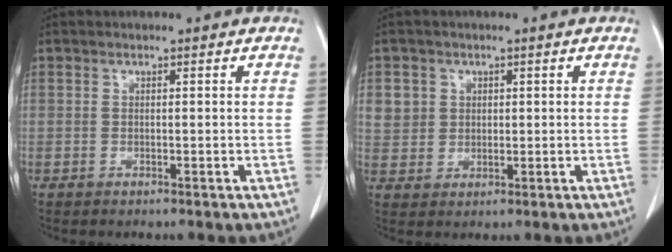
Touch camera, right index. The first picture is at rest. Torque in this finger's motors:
{"motor_torque": [-0.04, 0.04, 0.01, 0.03]}